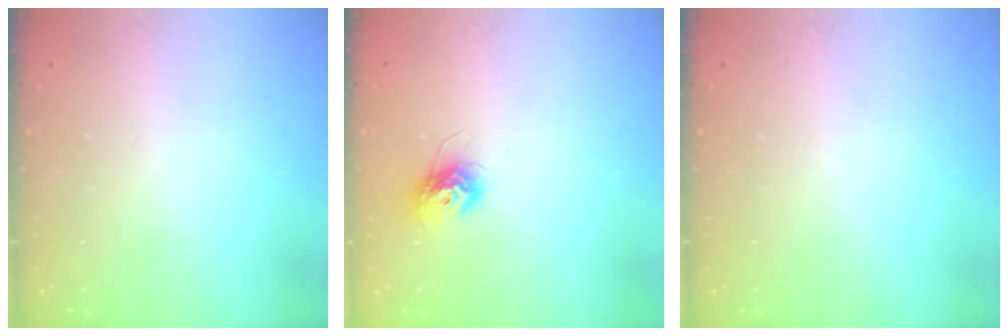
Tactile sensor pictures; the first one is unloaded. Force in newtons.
{"total": 9.7, "press": 9.7, "slide": 0.2}
{"total": 0.0}